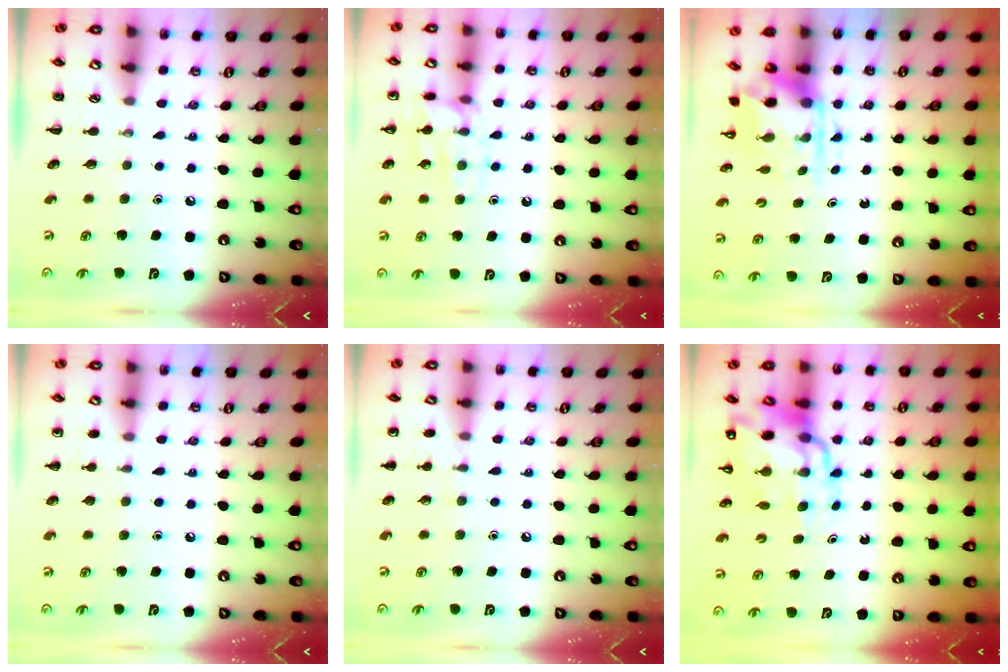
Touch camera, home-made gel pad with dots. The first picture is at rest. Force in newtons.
{"total": 11.2, "press": 11.2, "slide": 0.6}
{"total": 3.9, "press": 3.8, "slide": 0.9}
{"total": 4.7, "press": 4.5, "slide": 1.5}
{"total": 5.9, "press": 5.7, "slide": 1.7}
{"total": 16.1, "press": 15.4, "slide": 4.6}